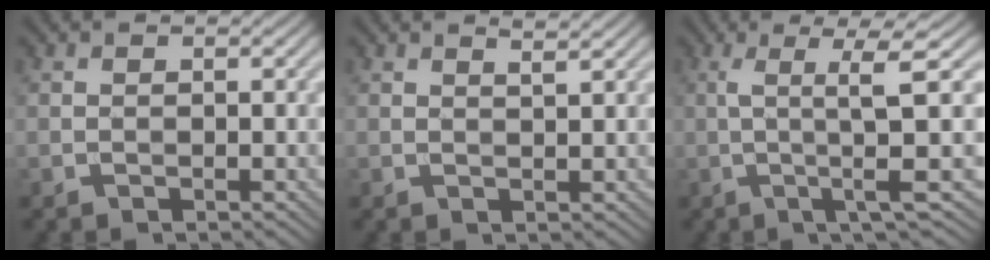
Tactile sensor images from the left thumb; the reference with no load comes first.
{"total": 1.6, "force": [1.3, 0.1, 0.9], "torque": [-0.019, 0.000, 0.020]}
{"total": 6.7, "force": [0.1, 0.3, 6.7], "torque": [-0.131, 0.009, 0.002]}